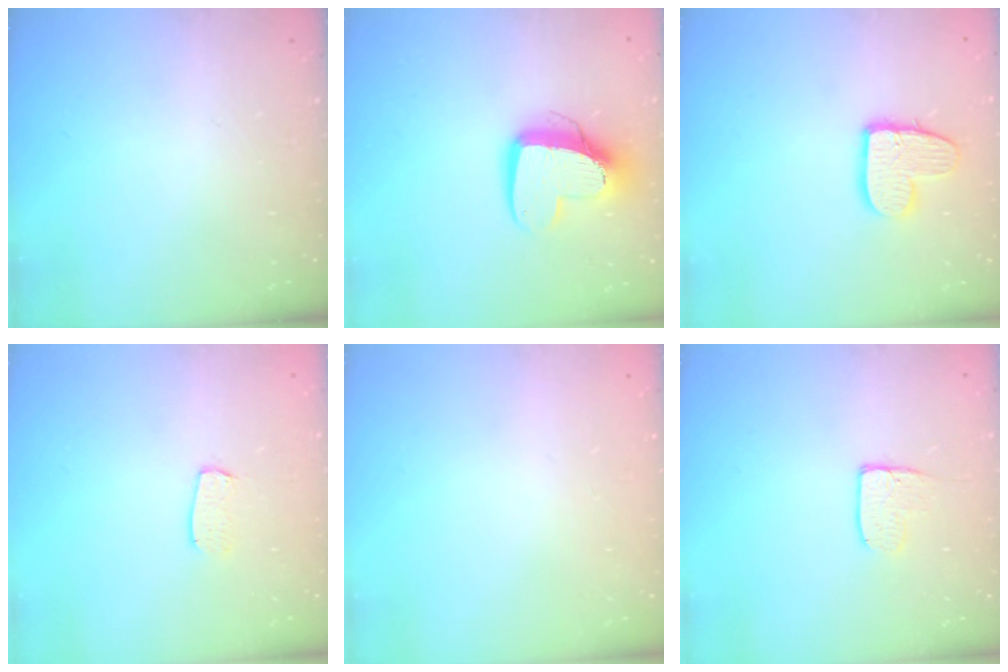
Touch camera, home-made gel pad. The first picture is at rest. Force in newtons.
{"total": 12.1, "press": 12.0, "slide": 1.2}
{"total": 10.9, "press": 10.8, "slide": 0.7}
{"total": 5.9, "press": 5.9, "slide": 0.3}
{"total": 0.0}
{"total": 6.3, "press": 6.2, "slide": 0.5}